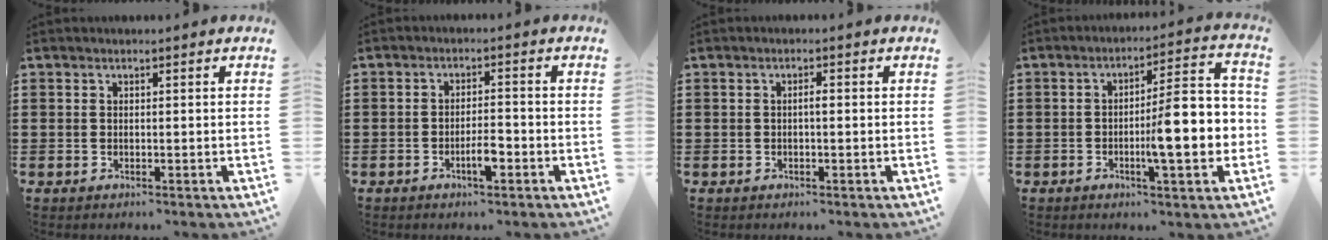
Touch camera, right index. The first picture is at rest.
{"total": 3.8, "force": [-1.8, 1.1, 3.2], "torque": [-0.060, 0.003, -0.034]}
{"total": 1.1, "force": [-0.2, 0.2, 1.0], "torque": [-0.020, -0.001, -0.003]}
{"total": 11.1, "force": [-2.1, 2.2, 10.6], "torque": [-0.143, -0.011, -0.040]}